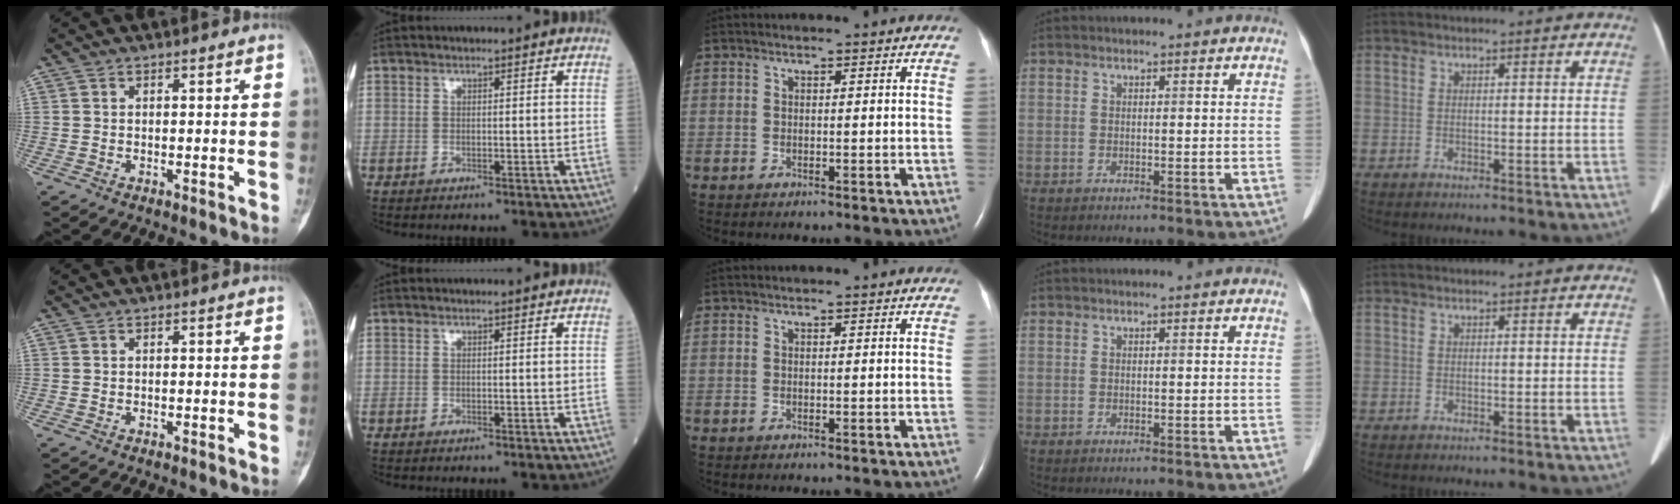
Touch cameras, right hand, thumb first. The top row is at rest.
{}